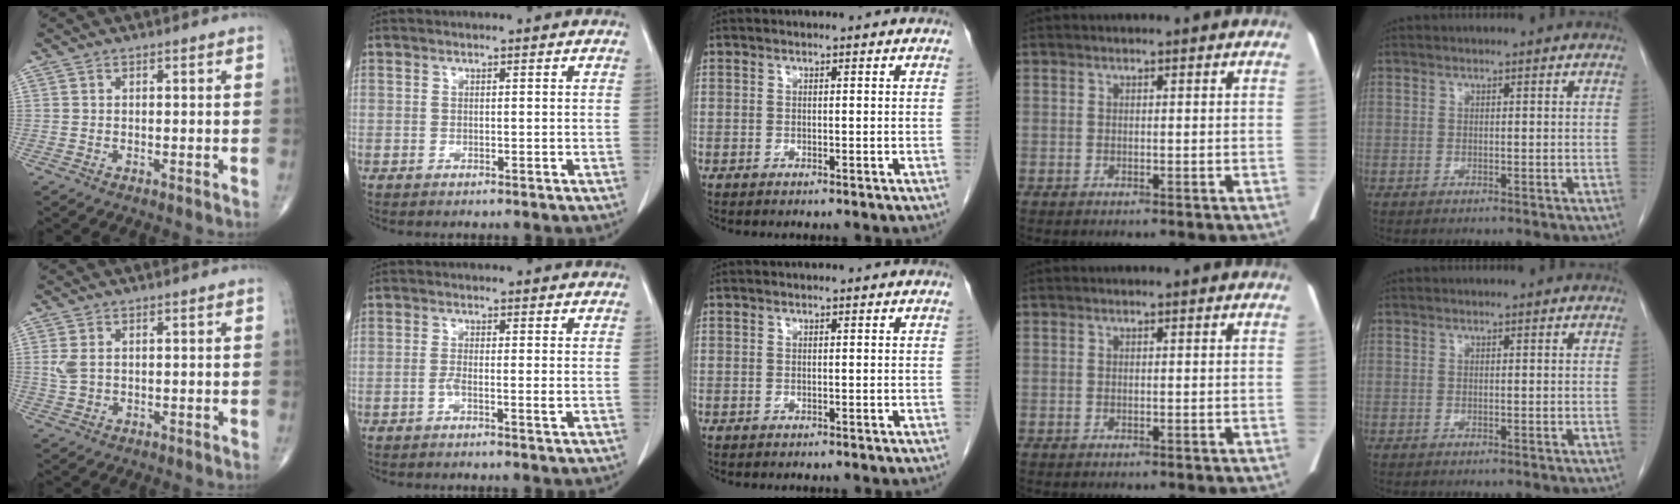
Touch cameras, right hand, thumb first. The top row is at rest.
{"thumb": {"total": 2.7, "force": [0.6, 1.7, 2.0], "torque": [-0.048, 0.001, 0.018]}, "index": {"total": 1.9, "force": [-0.6, 0.1, 1.8], "torque": [-0.033, -0.001, -0.012]}}